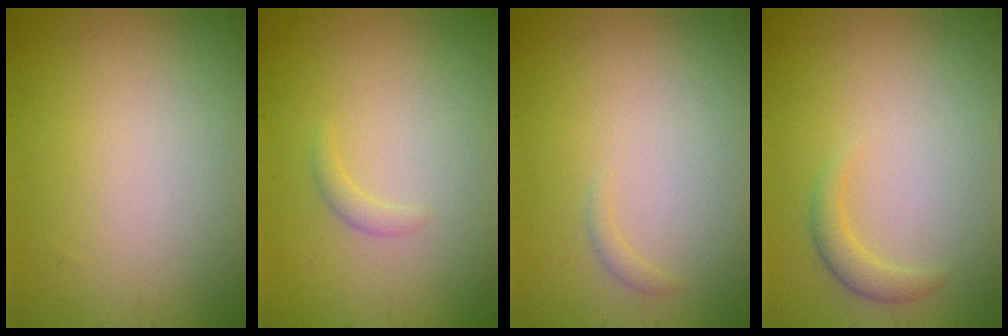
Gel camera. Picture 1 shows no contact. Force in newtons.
{"total": 0.9, "press": 0.9, "slide": 0.2}
{"total": 0.6, "press": 0.6, "slide": 0.1}
{"total": 1.5, "press": 1.5, "slide": 0.1}